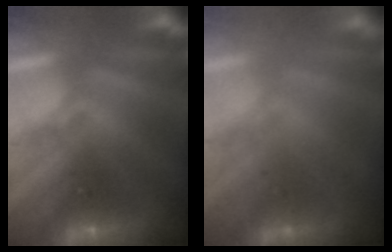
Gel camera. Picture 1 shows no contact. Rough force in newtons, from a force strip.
{"total": 2.0}